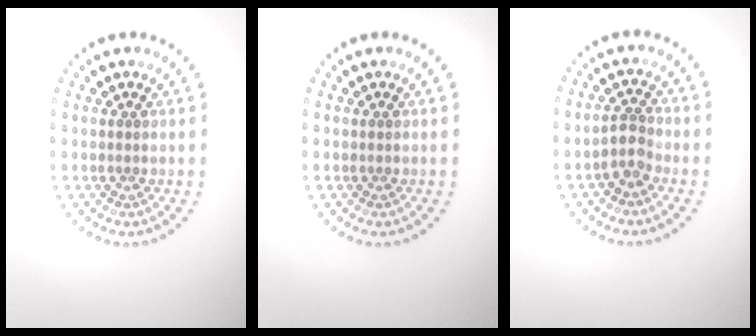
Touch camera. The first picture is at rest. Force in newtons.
{"total": 0.0}
{"total": 1.9, "press": 1.6, "slide": 1.0}